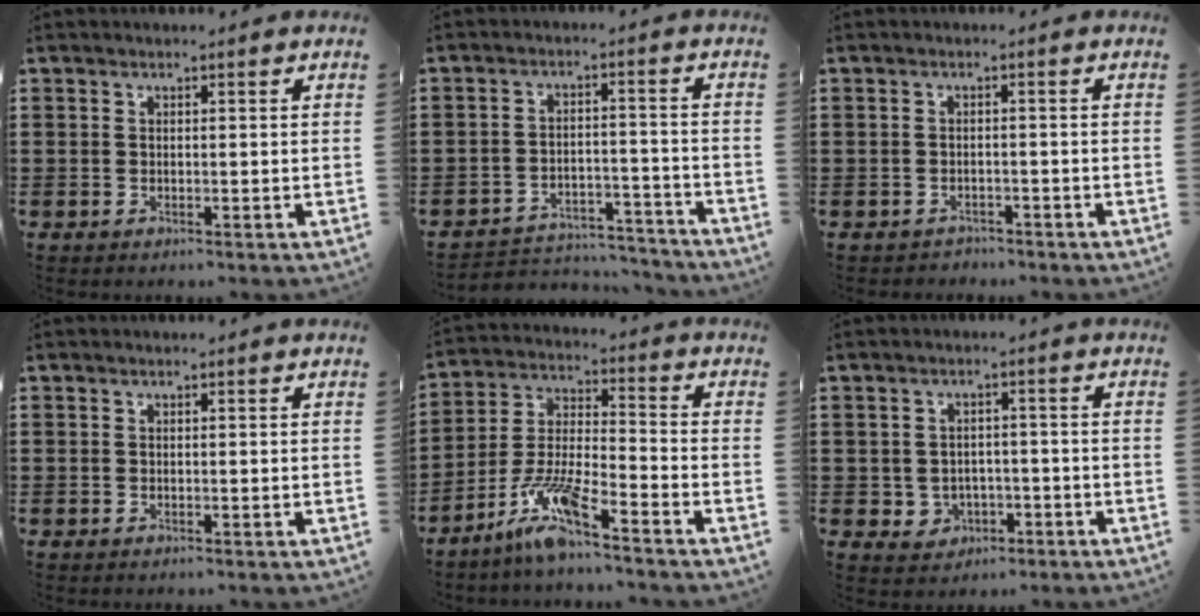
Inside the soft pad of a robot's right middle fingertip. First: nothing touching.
{"total": 4.2, "force": [-4.0, 0.9, 0.4], "torque": [-0.012, 0.006, -0.087]}
{"total": 1.4, "force": [-1.3, 0.4, -0.1], "torque": [-0.004, 0.001, -0.030]}
{"total": 0.0}
{"total": 9.2, "force": [-7.0, 0.5, 5.9], "torque": [-0.141, -0.017, -0.140]}
{"total": 2.6, "force": [-1.1, 2.3, 0.6], "torque": [-0.022, 0.003, -0.027]}